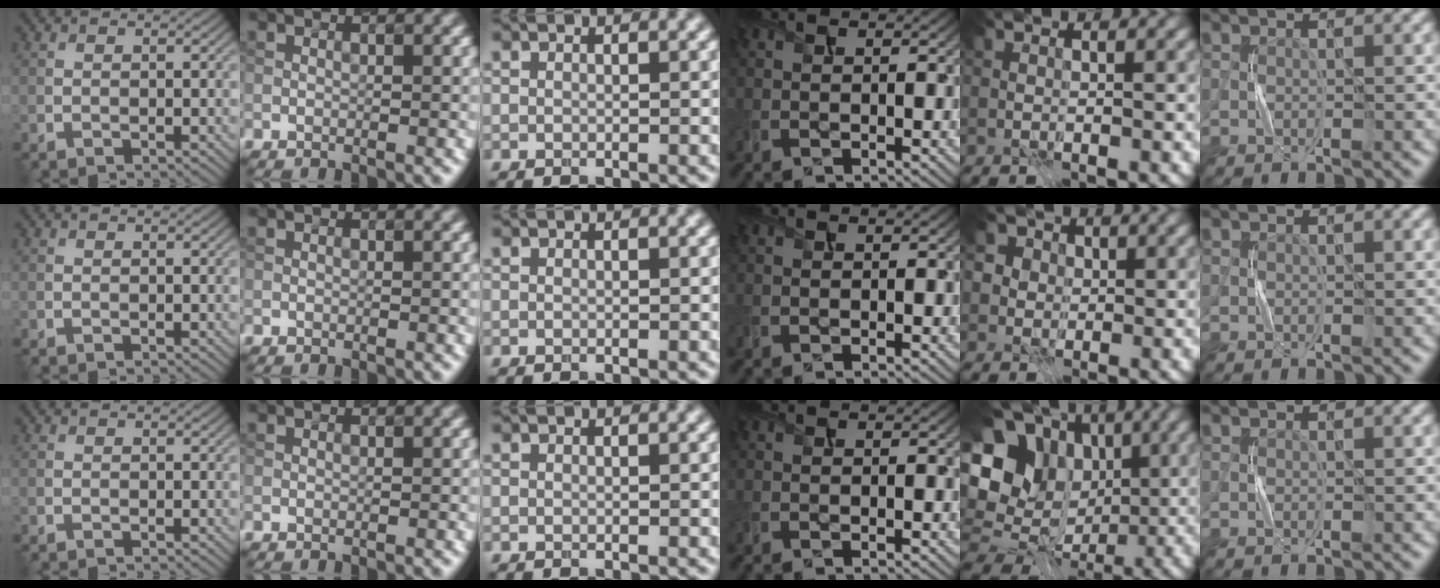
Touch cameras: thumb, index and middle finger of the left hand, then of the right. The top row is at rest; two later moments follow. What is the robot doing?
{"motion": "press", "object": "calculator"}